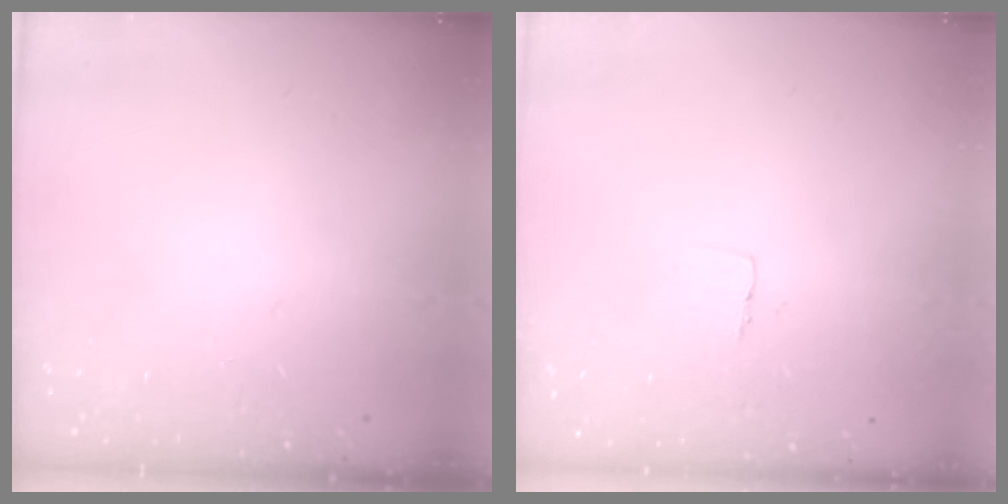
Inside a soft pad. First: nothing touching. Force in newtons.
{"total": 3.1, "press": 3.1, "slide": 0.2}